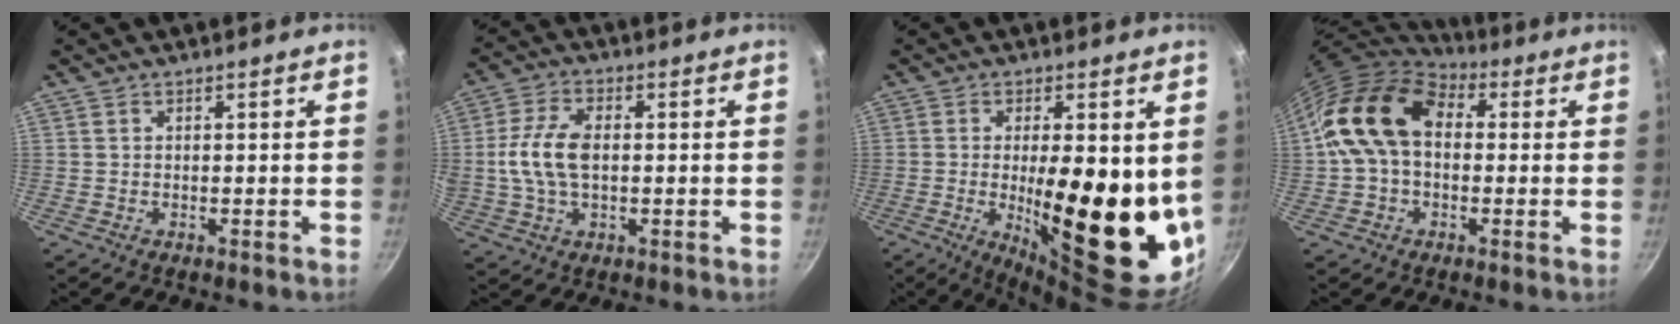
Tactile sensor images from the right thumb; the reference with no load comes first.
{"total": 9.9, "force": [0.2, 5.7, 8.1], "torque": [-0.164, 0.017, -0.001]}
{"total": 21.4, "force": [-0.5, 7.0, 20.2], "torque": [-0.264, -0.033, 0.001]}
{"total": 15.3, "force": [2.1, 10.7, 10.8], "torque": [-0.169, 0.029, 0.022]}